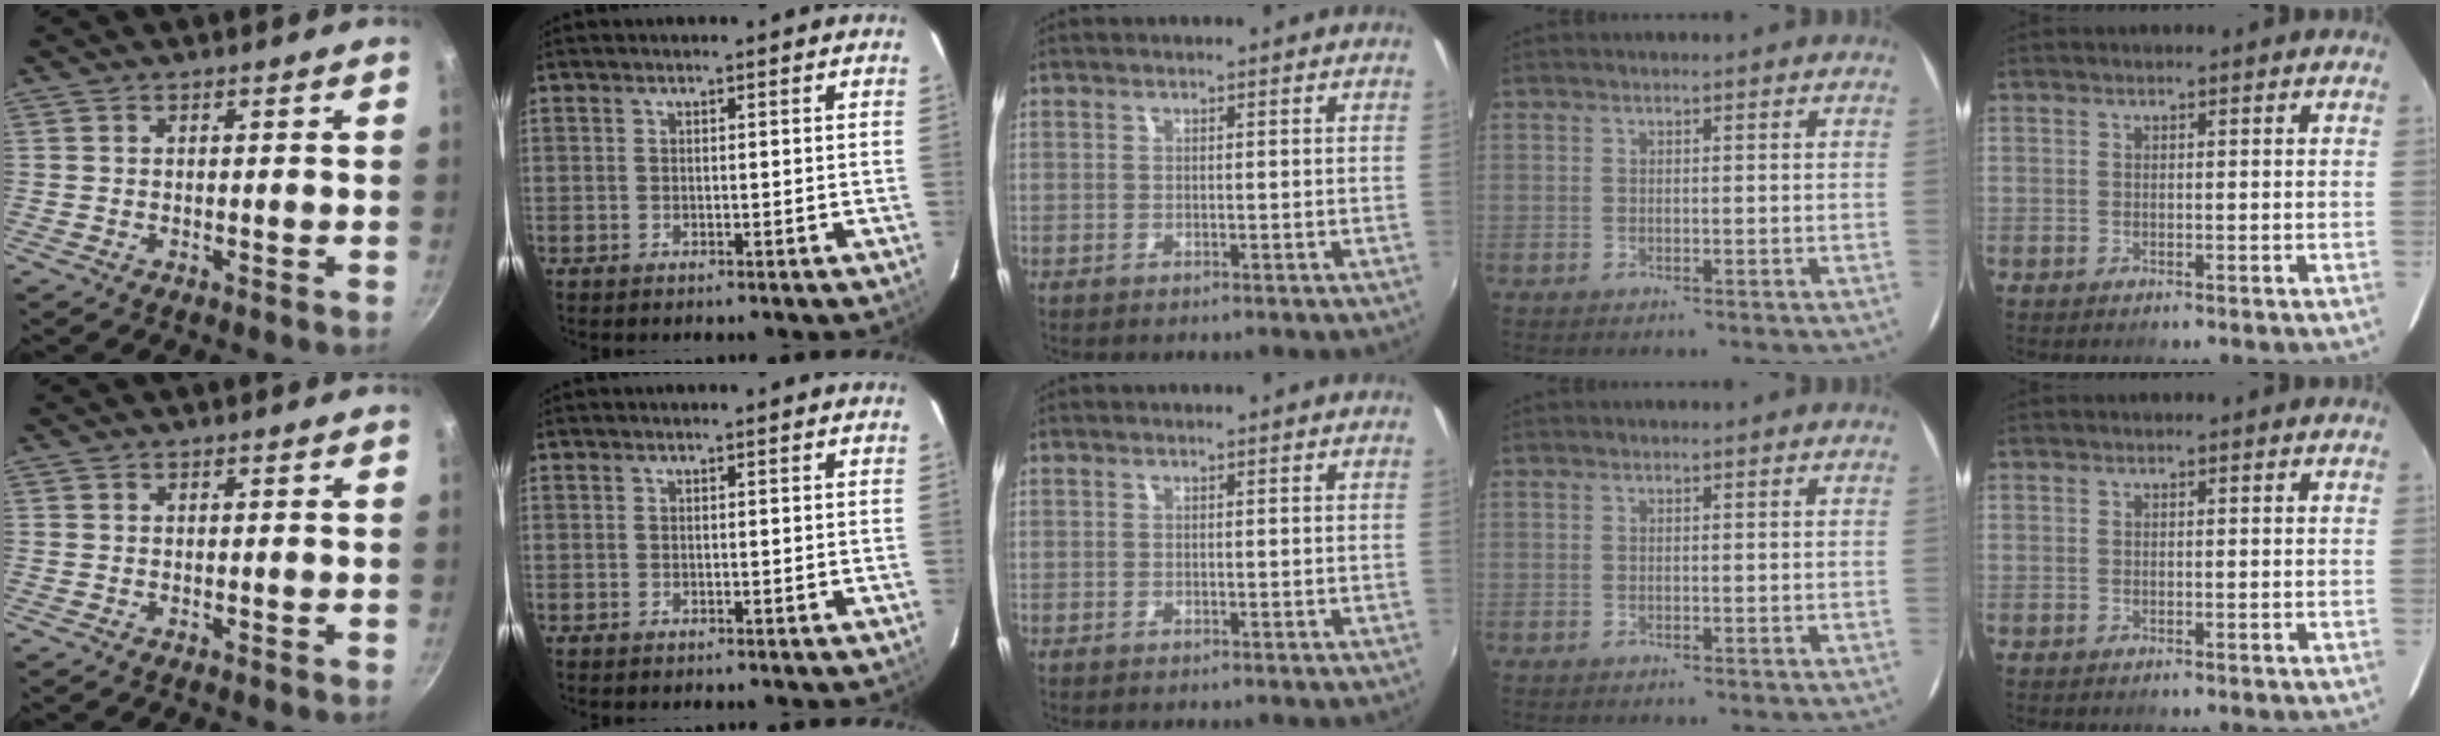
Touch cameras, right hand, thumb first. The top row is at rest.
{}